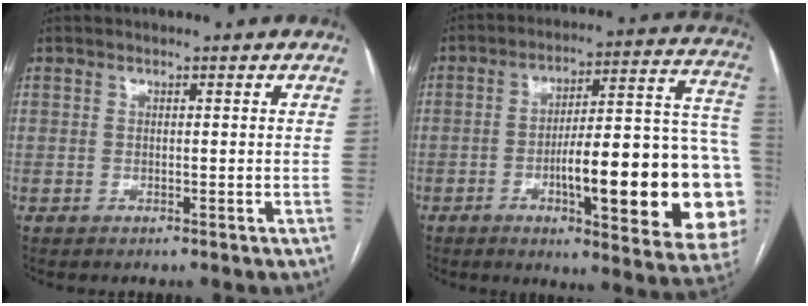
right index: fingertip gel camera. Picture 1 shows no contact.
{"total": 26.3, "force": [-5.7, 4.2, 25.3], "torque": [-0.261, 0.014, -0.072]}